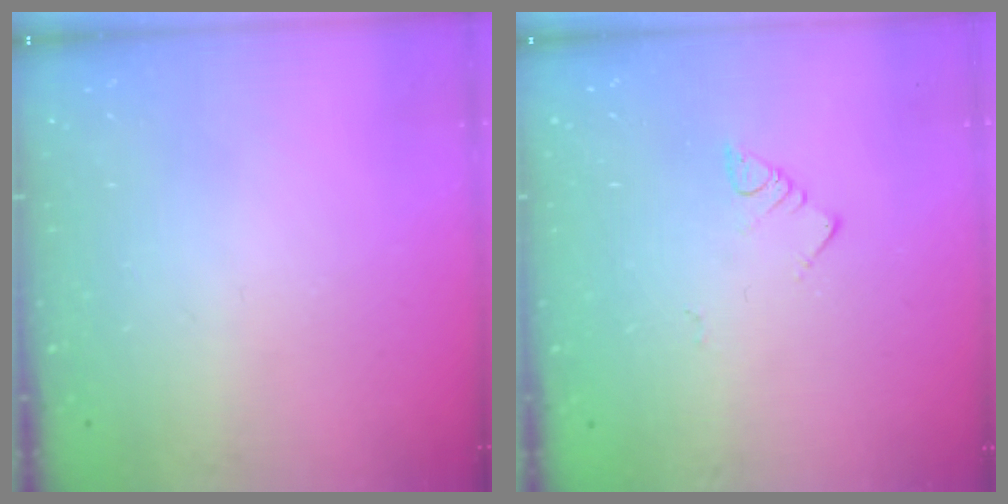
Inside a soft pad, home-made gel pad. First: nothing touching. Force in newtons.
{"total": 2.7, "press": 2.6, "slide": 0.5}